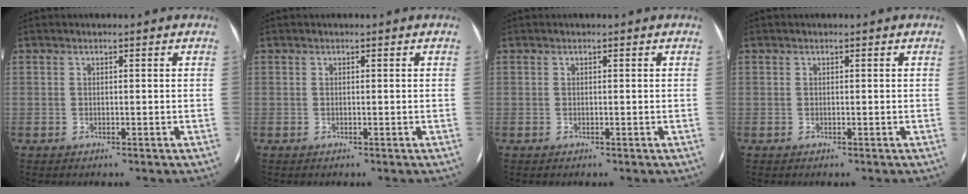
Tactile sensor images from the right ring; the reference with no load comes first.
{"total": 0.0}
{"total": 0.0}
{"total": 0.0}